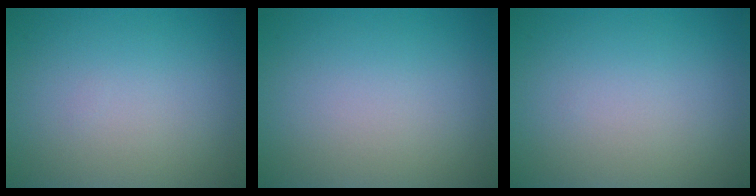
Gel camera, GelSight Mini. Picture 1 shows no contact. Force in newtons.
{"total": 0.0}
{"total": 0.0}